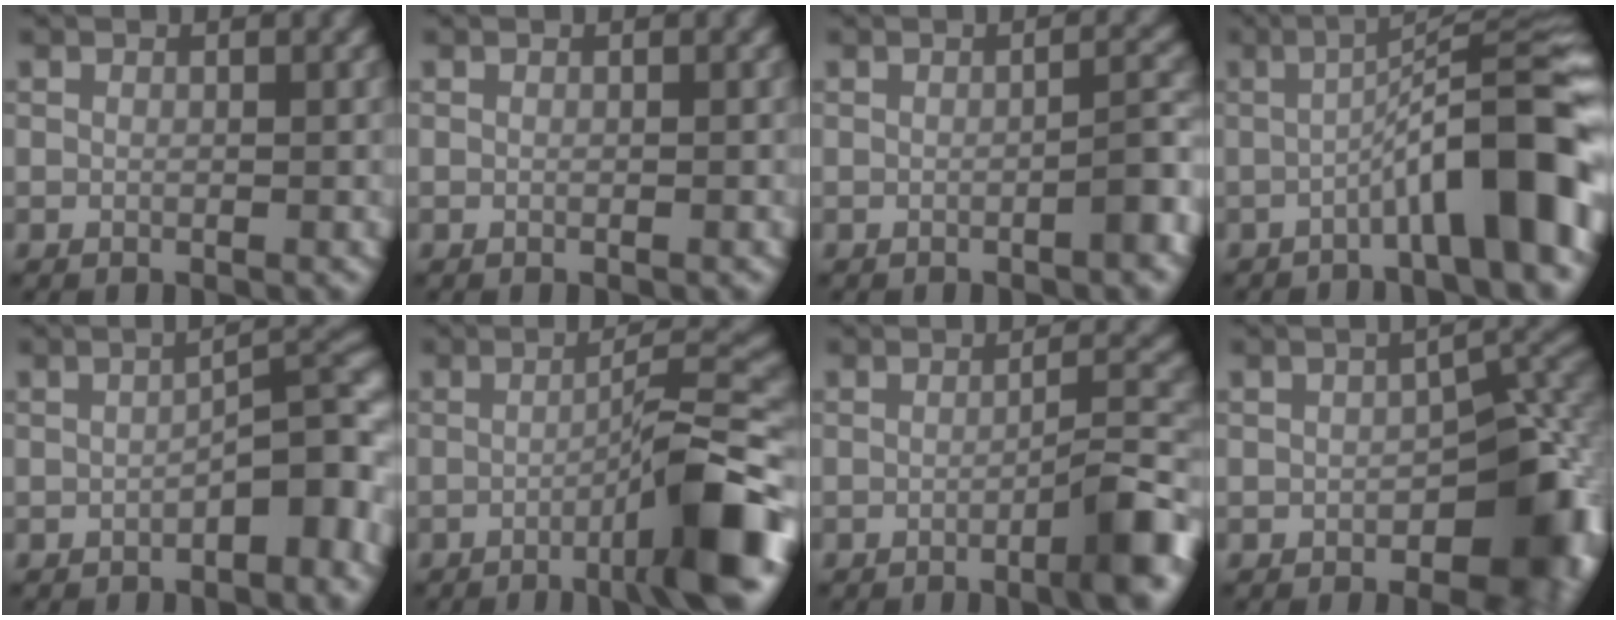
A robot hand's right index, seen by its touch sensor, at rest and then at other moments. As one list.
[{"total": 0.0}, {"total": 2.3, "force": [-1.0, 0.3, 2.0], "torque": [-0.026, 0.013, -0.019]}, {"total": 9.8, "force": [-3.1, 1.4, 9.2], "torque": [-0.122, 0.024, -0.058]}, {"total": 4.8, "force": [-1.9, 1.4, 4.2], "torque": [-0.050, 0.022, -0.031]}, {"total": 9.2, "force": [-3.6, 1.1, 8.4], "torque": [-0.109, 0.018, -0.066]}, {"total": 4.9, "force": [-2.4, 0.6, 4.3], "torque": [-0.056, 0.013, -0.046]}, {"total": 8.0, "force": [-2.6, 4.3, 6.2], "torque": [-0.059, 0.005, -0.038]}]